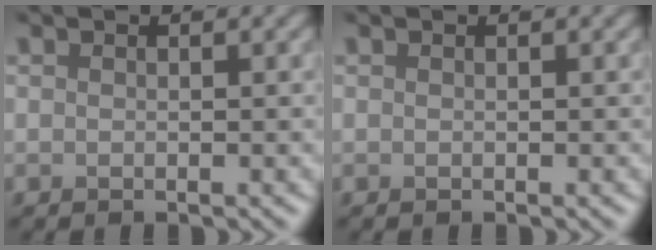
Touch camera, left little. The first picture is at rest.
{"total": 0.0}